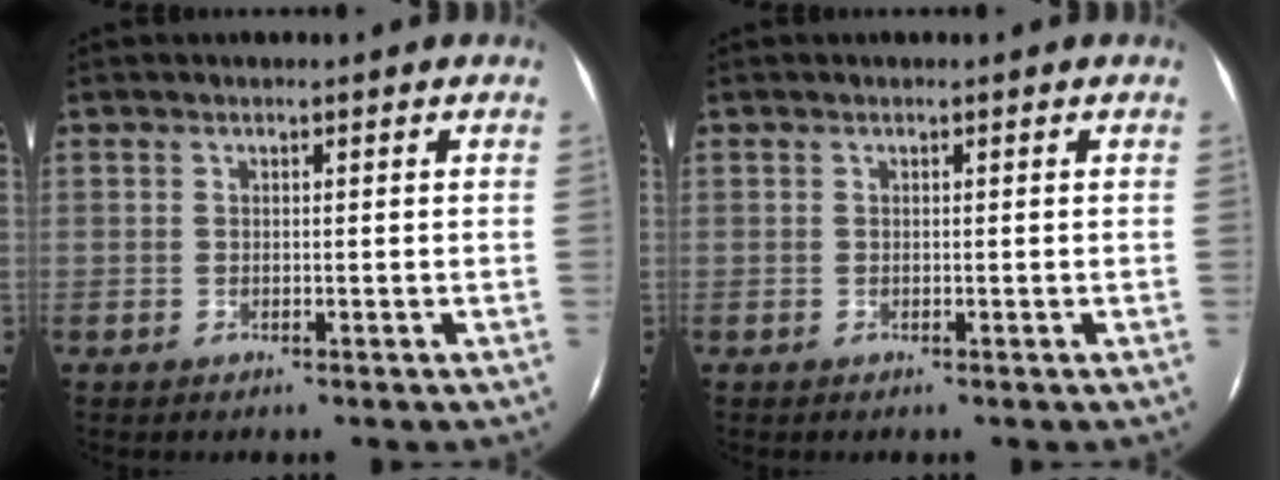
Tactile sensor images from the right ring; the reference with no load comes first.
{"total": 0.0}